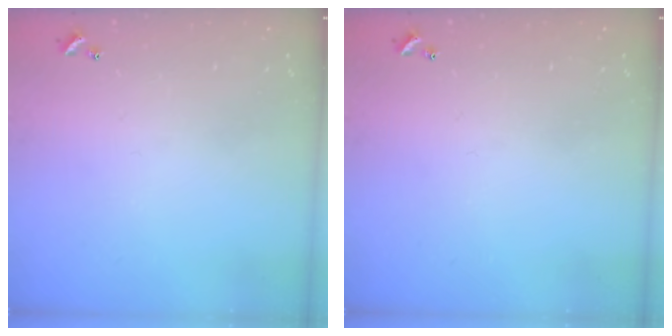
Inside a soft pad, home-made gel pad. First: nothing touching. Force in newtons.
{"total": 0.0}